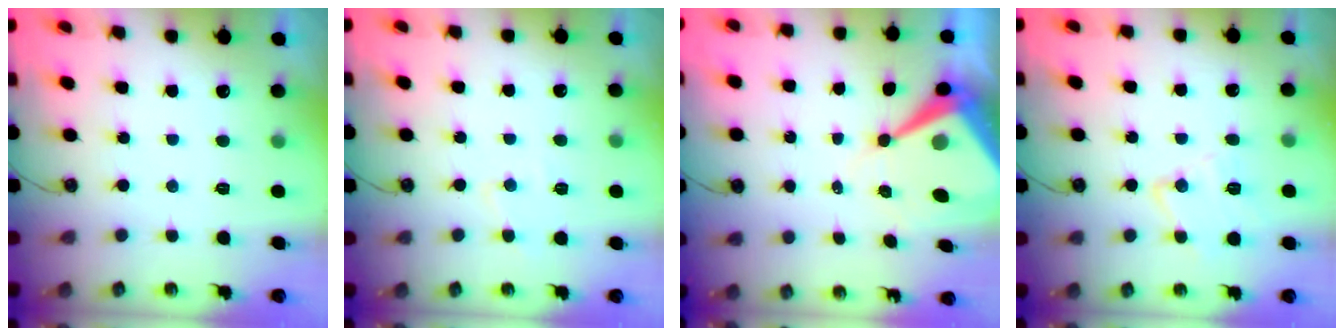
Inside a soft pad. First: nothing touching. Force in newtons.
{"total": 5.8, "press": 5.7, "slide": 0.5}
{"total": 12.8, "press": 12.7, "slide": 1.2}
{"total": 13.3, "press": 13.3, "slide": 0.6}